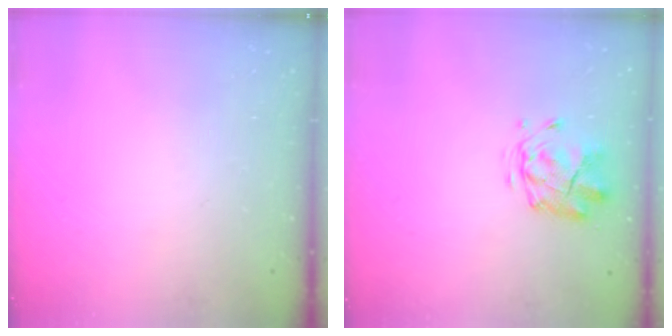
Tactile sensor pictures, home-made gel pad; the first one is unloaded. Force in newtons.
{"total": 2.7, "press": 2.4, "slide": 1.2}